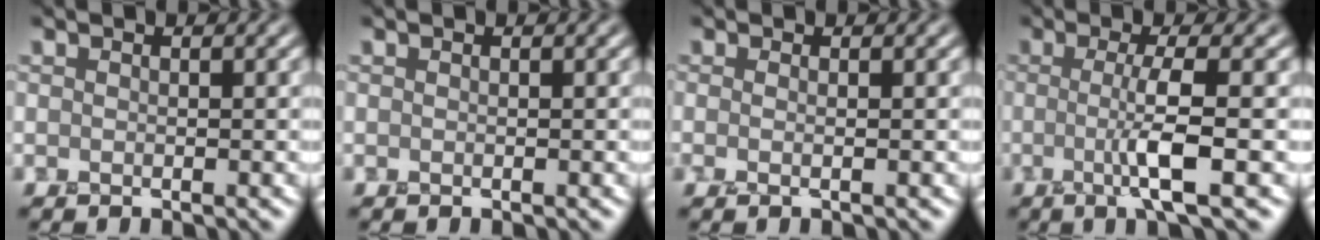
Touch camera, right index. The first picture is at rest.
{"total": 0.0}
{"total": 0.8, "force": [0.0, 0.1, 0.8], "torque": [-0.019, -0.004, -0.009]}
{"total": 4.3, "force": [-0.4, 0.4, 4.2], "torque": [-0.077, -0.004, -0.014]}